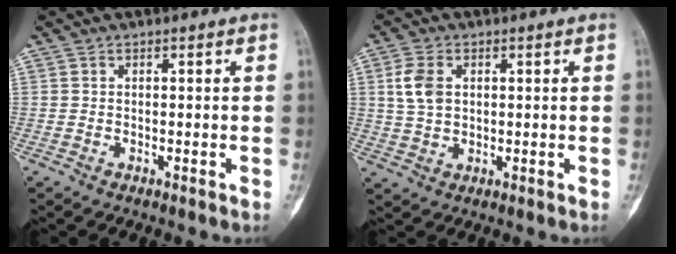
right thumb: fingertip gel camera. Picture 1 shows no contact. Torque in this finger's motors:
{"motor_torque": [0.38, 1.05, 0.43, -0.09, 0.13]}